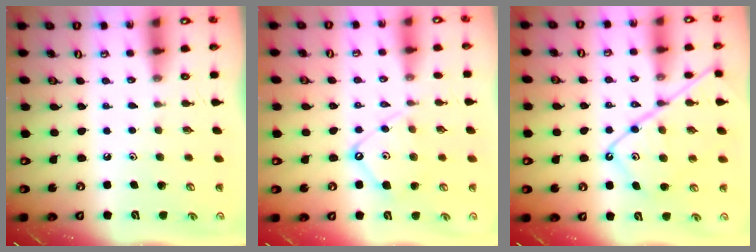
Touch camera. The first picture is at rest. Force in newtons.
{"total": 9.6, "press": 9.6, "slide": 0.8}
{"total": 13.3, "press": 13.3, "slide": 1.3}